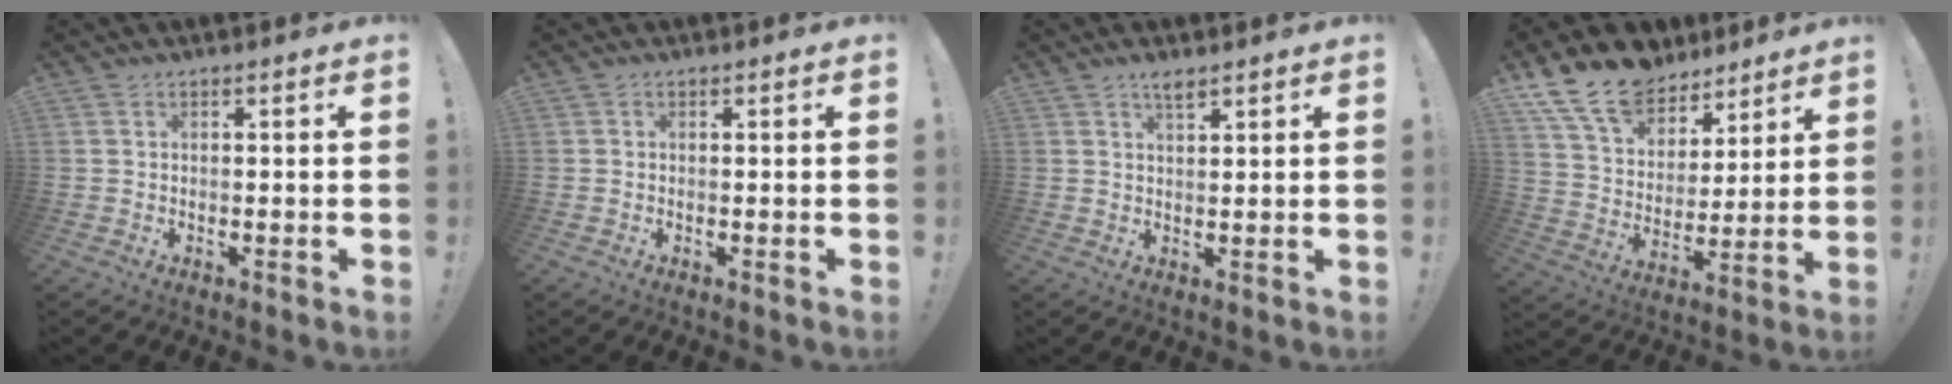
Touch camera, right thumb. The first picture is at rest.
{"total": 0.0}
{"total": 2.9, "force": [2.2, 0.8, 1.7], "torque": [-0.021, -0.011, 0.035]}
{"total": 16.0, "force": [11.7, 9.1, 5.9], "torque": [-0.113, -0.082, 0.219]}